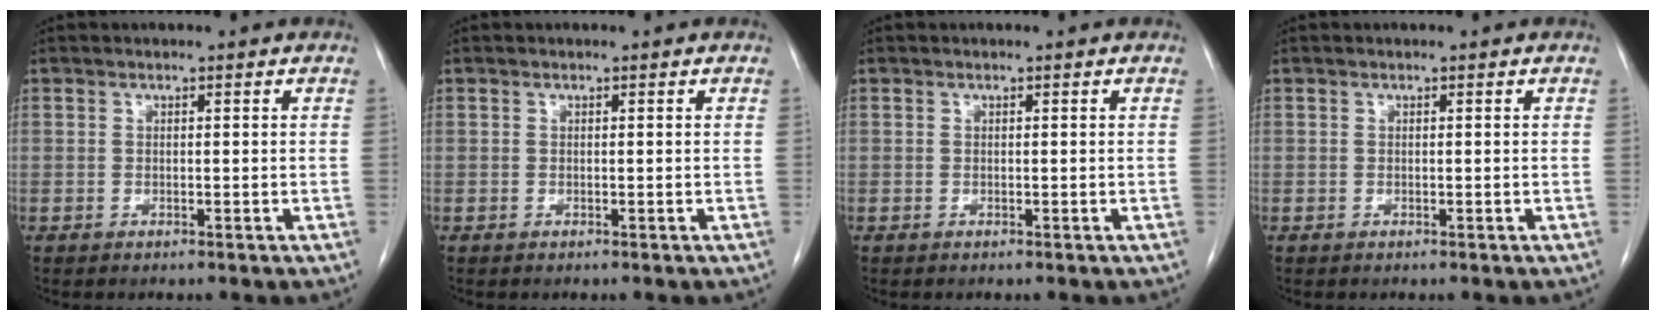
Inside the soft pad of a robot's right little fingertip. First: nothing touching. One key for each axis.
{"total": 0.0}
{"total": 0.0}
{"total": 0.0}